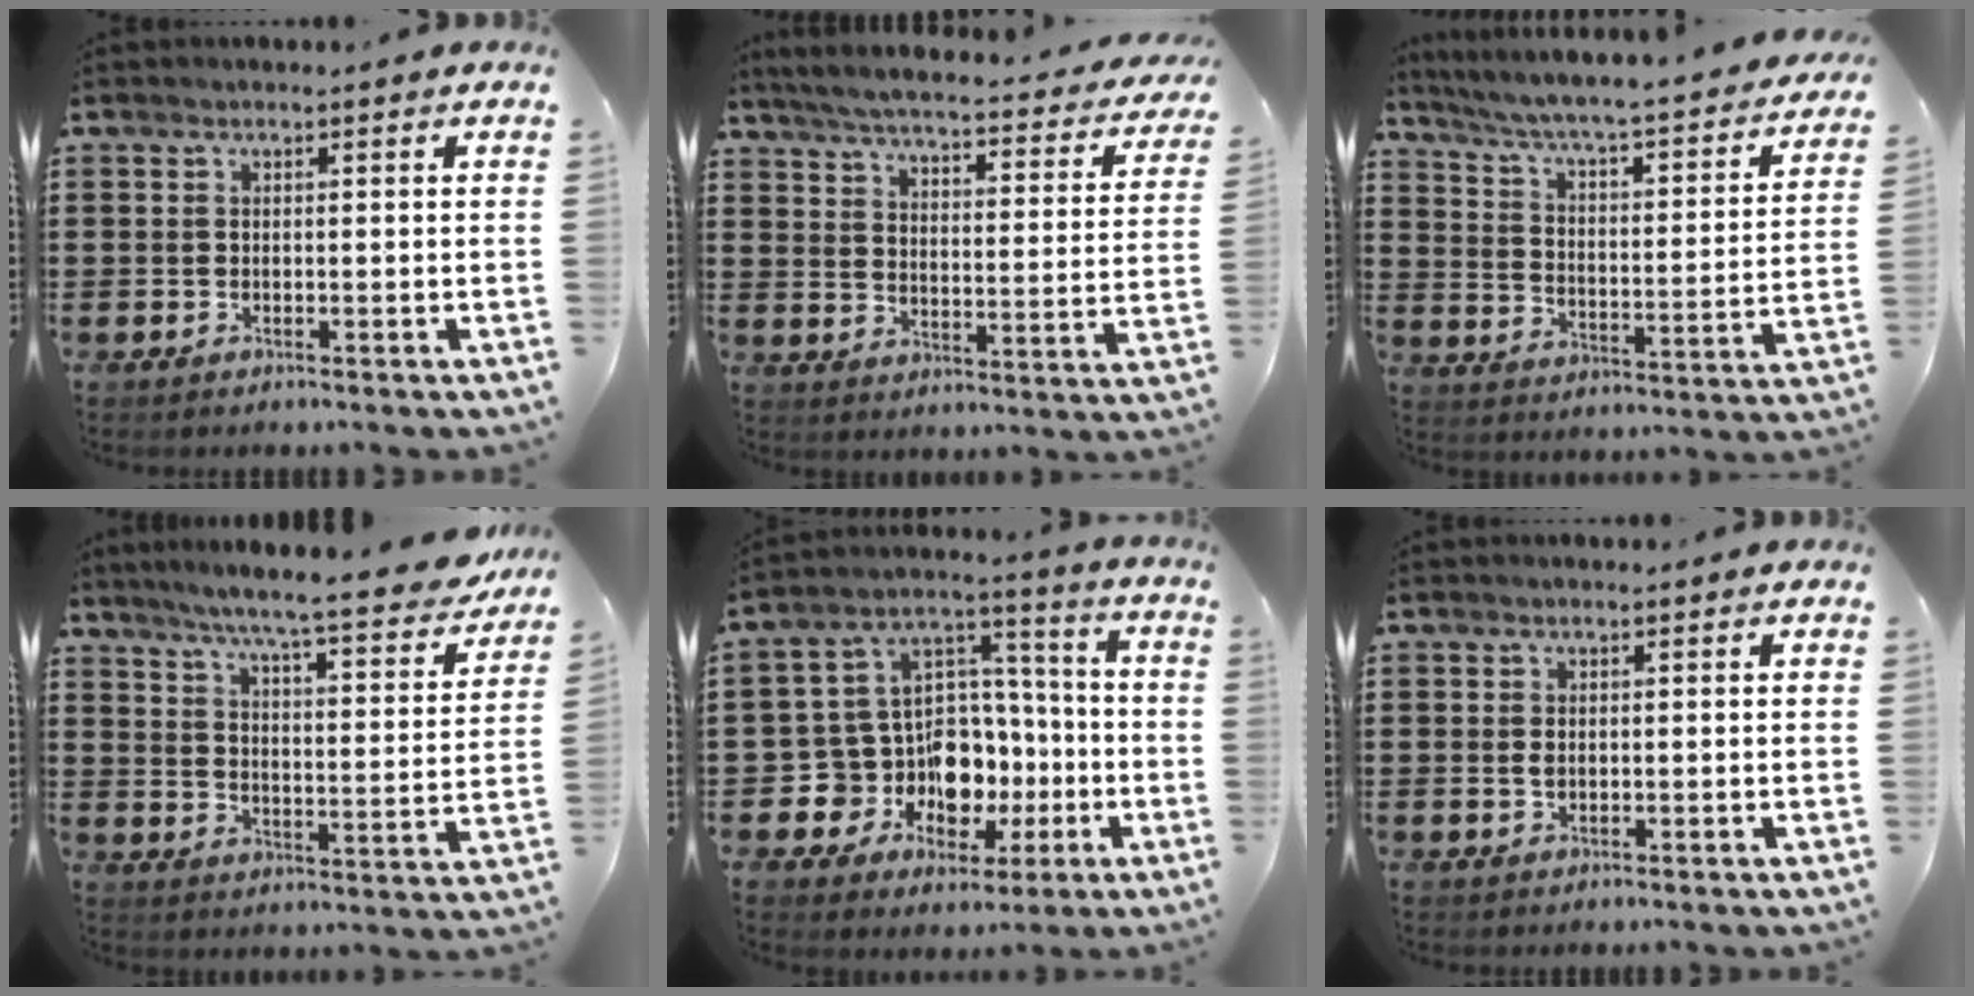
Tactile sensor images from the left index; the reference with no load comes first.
{"total": 4.3, "force": [3.9, -0.2, 1.9], "torque": [-0.058, -0.033, 0.058]}
{"total": 3.6, "force": [2.9, -0.1, 2.2], "torque": [-0.060, -0.040, 0.034]}
{"total": 7.6, "force": [6.7, -0.4, 3.5], "torque": [-0.081, -0.052, 0.107]}
{"total": 11.9, "force": [-3.6, 10.3, 4.6], "torque": [-0.140, -0.004, -0.053]}
{"total": 1.0, "force": [0.2, 0.6, 0.8], "torque": [-0.019, 0.003, 0.002]}